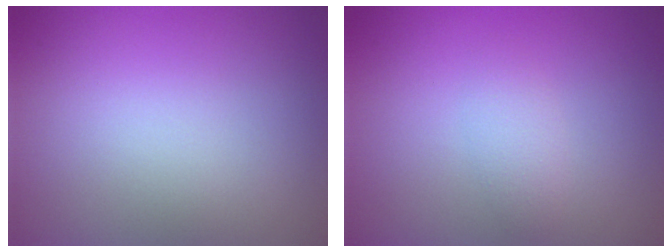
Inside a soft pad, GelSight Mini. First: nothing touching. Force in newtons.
{"total": 1.4, "press": 1.4, "slide": 0.1}